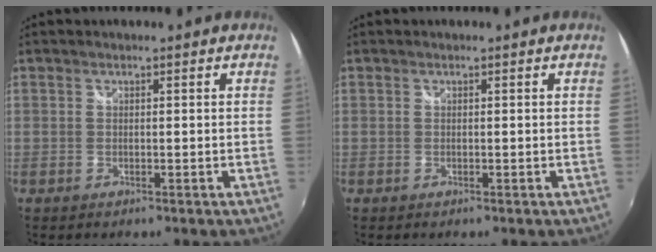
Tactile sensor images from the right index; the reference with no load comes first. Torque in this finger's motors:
{"motor_torque": [0.00, 0.00, 0.00, 0.00]}